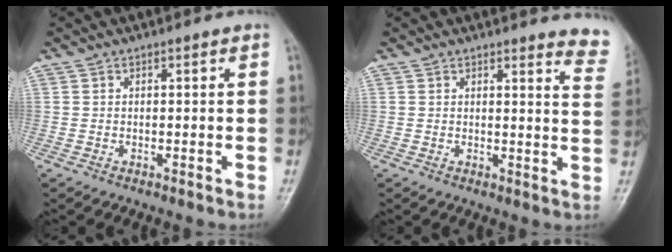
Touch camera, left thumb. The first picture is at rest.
{"total": 8.2, "force": [8.0, 1.4, 1.3], "torque": [0.025, -0.071, 0.055]}